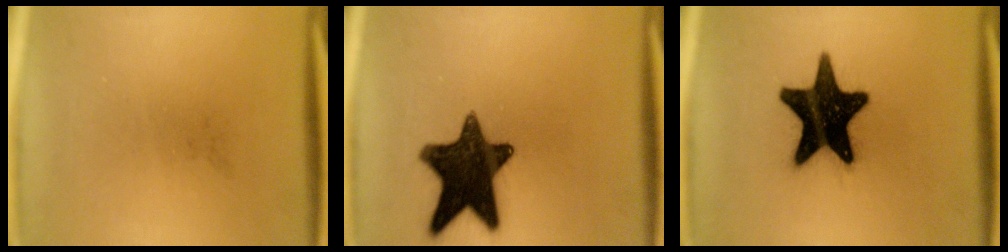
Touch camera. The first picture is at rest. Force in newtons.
{"total": 15.2}
{"total": 19.5}